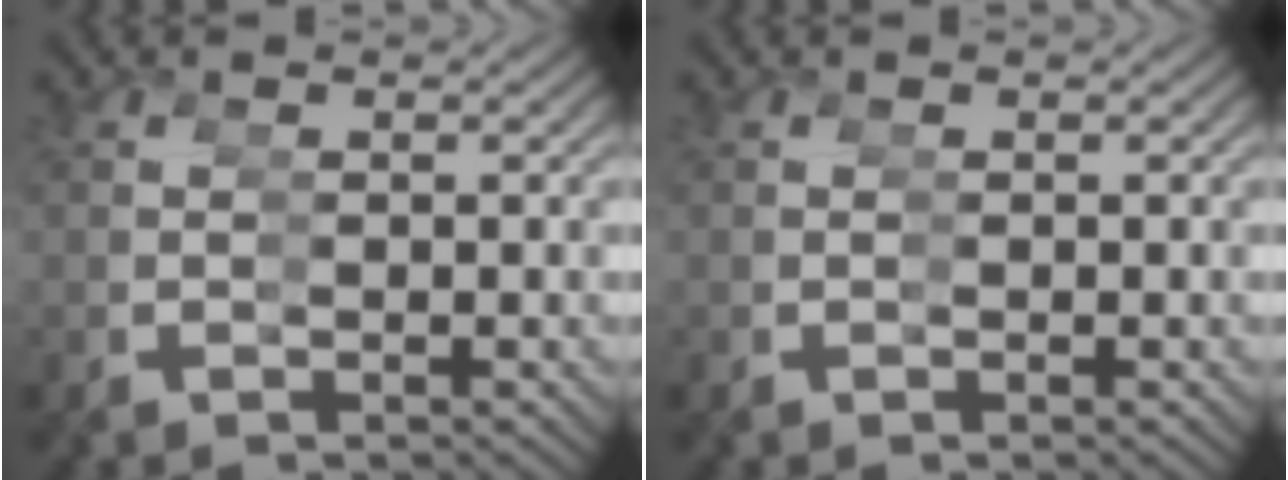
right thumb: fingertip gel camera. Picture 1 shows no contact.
{"total": 0.0}